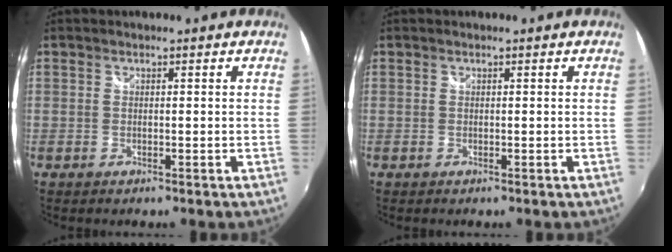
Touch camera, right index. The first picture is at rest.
{"total": 0.0}